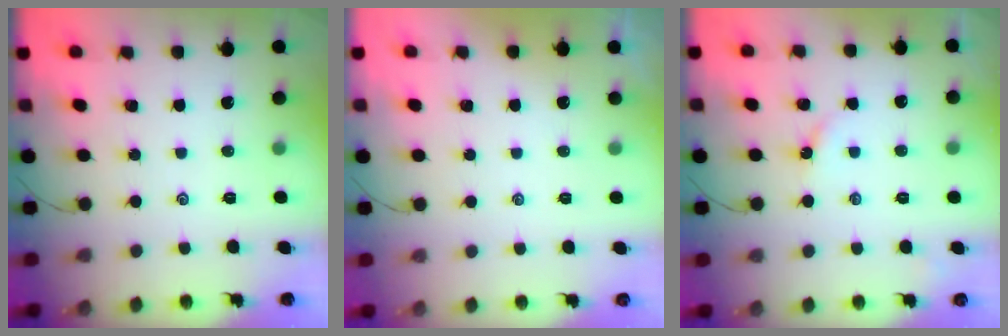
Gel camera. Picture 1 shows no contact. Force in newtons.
{"total": 1.2, "press": 1.2, "slide": 0.3}
{"total": 2.1, "press": 2.1, "slide": 0.3}